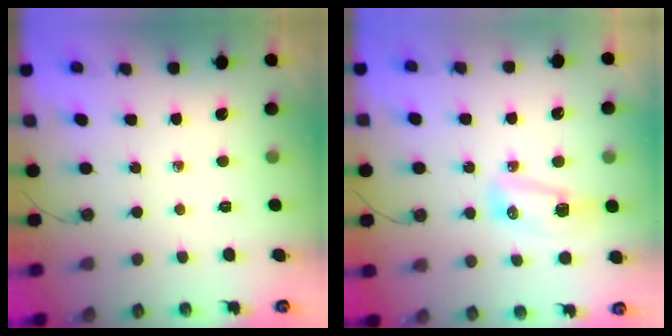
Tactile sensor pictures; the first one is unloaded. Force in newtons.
{"total": 7.8, "press": 7.8, "slide": 1.0}